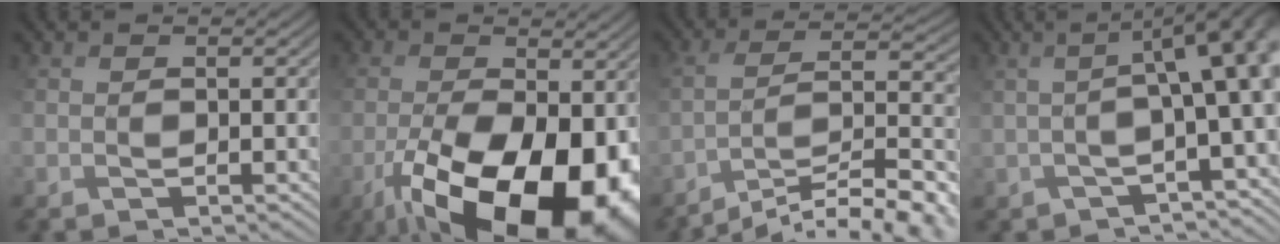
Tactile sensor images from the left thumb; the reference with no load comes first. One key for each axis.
{"total": 17.5, "fx": -7.2, "fy": 9.0, "fz": 13.2, "tx": -0.243, "ty": -0.027, "tz": -0.098}
{"total": 14.0, "fx": -11.4, "fy": 3.0, "fz": 7.6, "tx": -0.103, "ty": 0.009, "tz": -0.170}
{"total": 8.3, "fx": 0.1, "fy": 2.1, "fz": 8.0, "tx": -0.074, "ty": 0.016, "tz": 0.014}